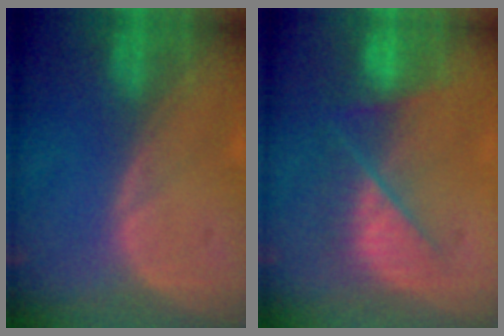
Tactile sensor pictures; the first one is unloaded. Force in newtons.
{"total": 7.3, "press": 7.3, "slide": 0.3}